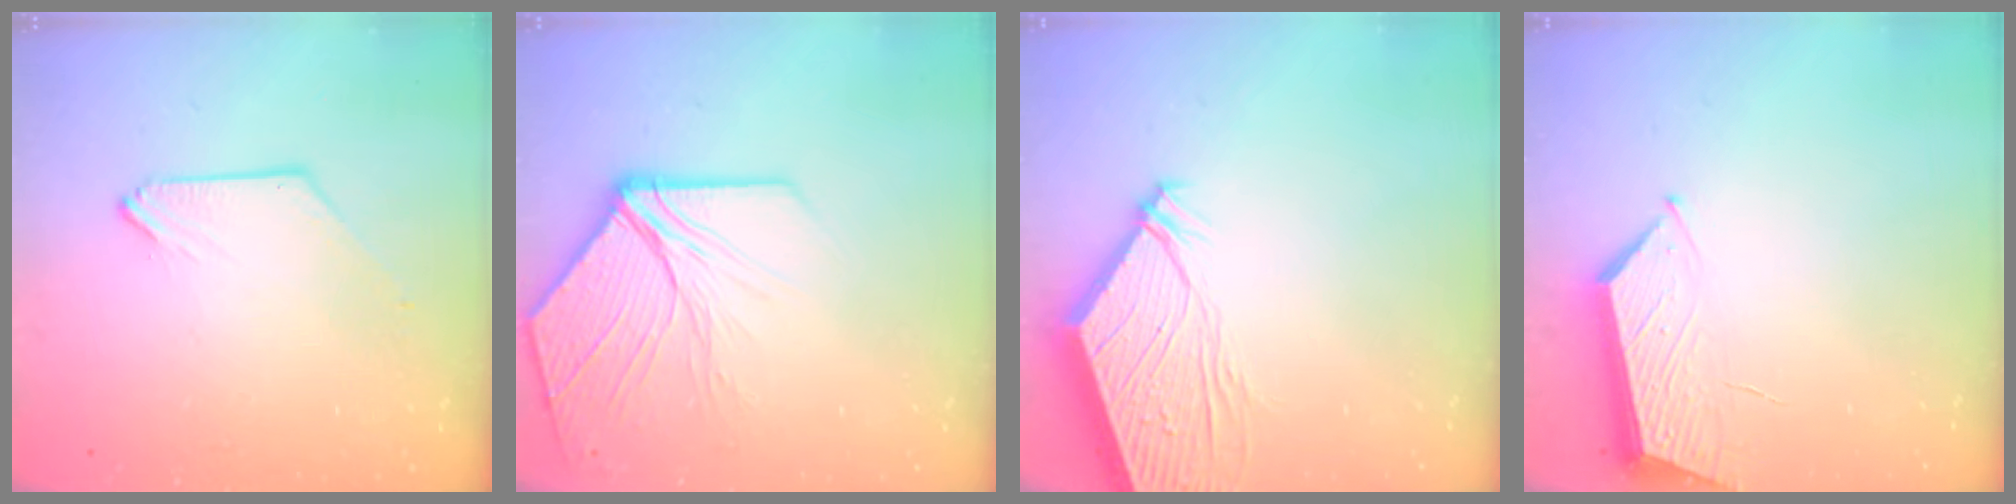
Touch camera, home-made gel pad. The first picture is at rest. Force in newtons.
{"total": 10.8, "press": 10.6, "slide": 1.9}
{"total": 10.4, "press": 10.3, "slide": 1.3}
{"total": 5.5, "press": 5.5, "slide": 0.7}